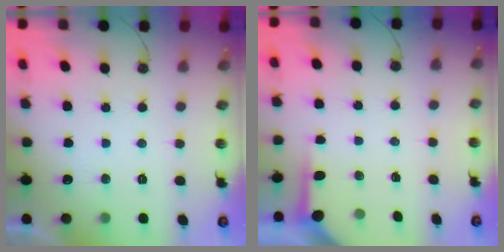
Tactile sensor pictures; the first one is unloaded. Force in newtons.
{"total": 3.6, "press": 3.6, "slide": 0.5}